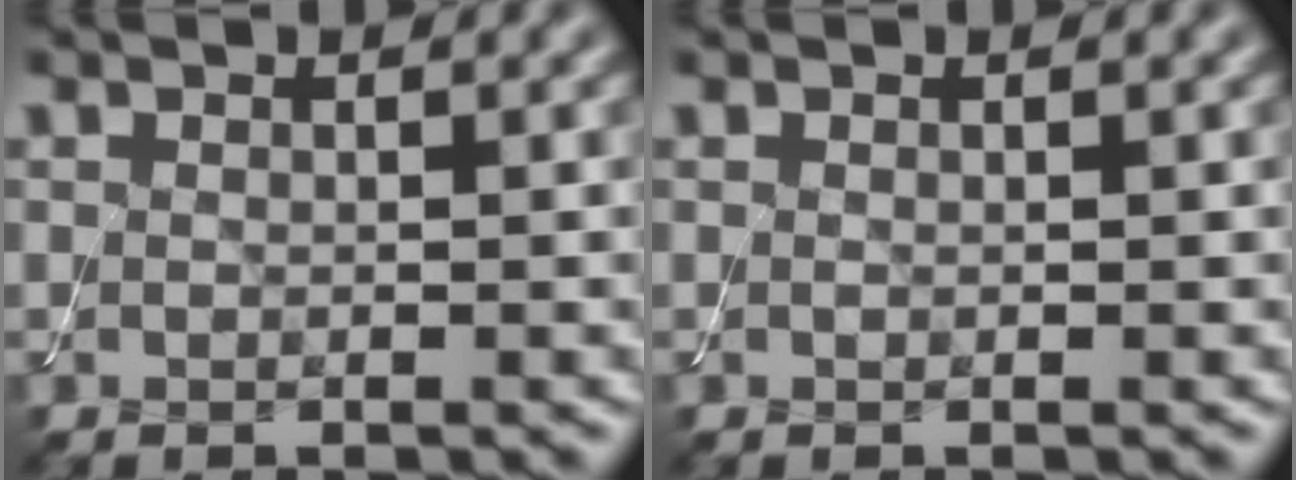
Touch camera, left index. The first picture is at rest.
{"total": 0.0}